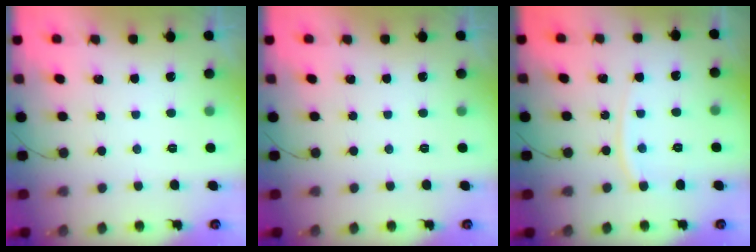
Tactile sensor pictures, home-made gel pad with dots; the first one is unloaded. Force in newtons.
{"total": 0.0}
{"total": 7.4, "press": 7.3, "slide": 0.9}